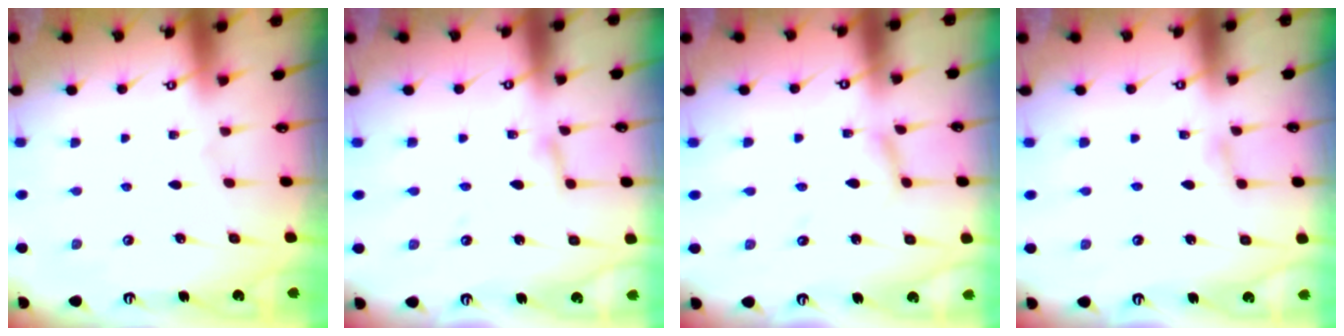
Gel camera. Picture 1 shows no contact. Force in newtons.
{"total": 2.8, "press": 2.7, "slide": 0.3}
{"total": 2.2, "press": 2.2, "slide": 0.3}
{"total": 2.8, "press": 2.8, "slide": 0.3}